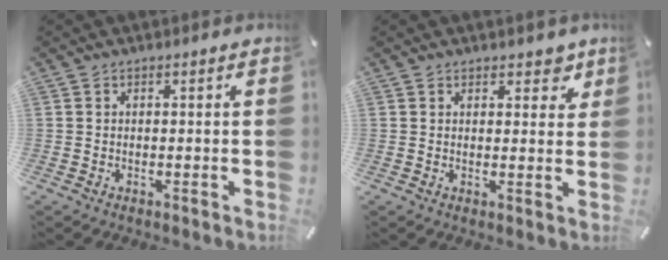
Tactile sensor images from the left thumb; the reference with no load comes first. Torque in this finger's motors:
{"motor_torque": [0.25, -0.24, 0.19, 0.17, -0.05]}